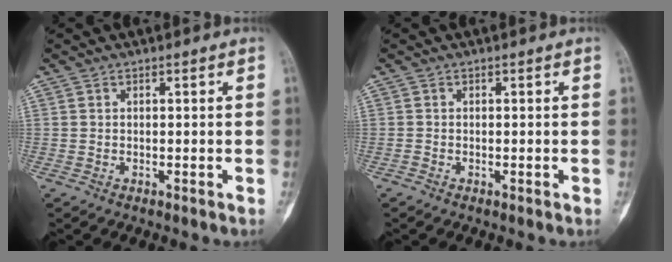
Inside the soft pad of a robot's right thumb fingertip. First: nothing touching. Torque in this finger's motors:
{"motor_torque": [-0.19, -0.47, -0.05, -0.22, -0.05]}